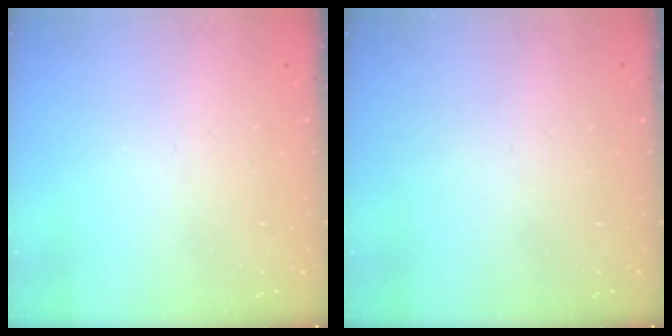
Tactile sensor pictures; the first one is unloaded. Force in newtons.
{"total": 0.0}